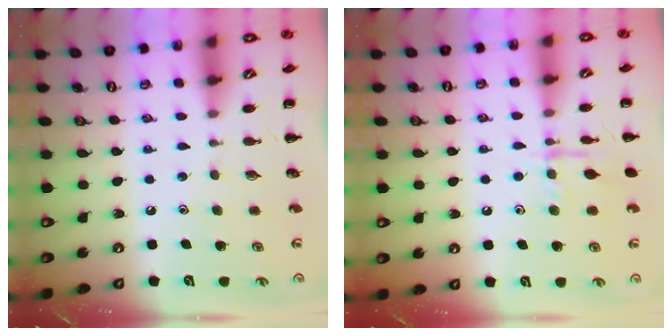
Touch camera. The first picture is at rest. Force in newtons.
{"total": 9.0, "press": 9.0, "slide": 0.5}